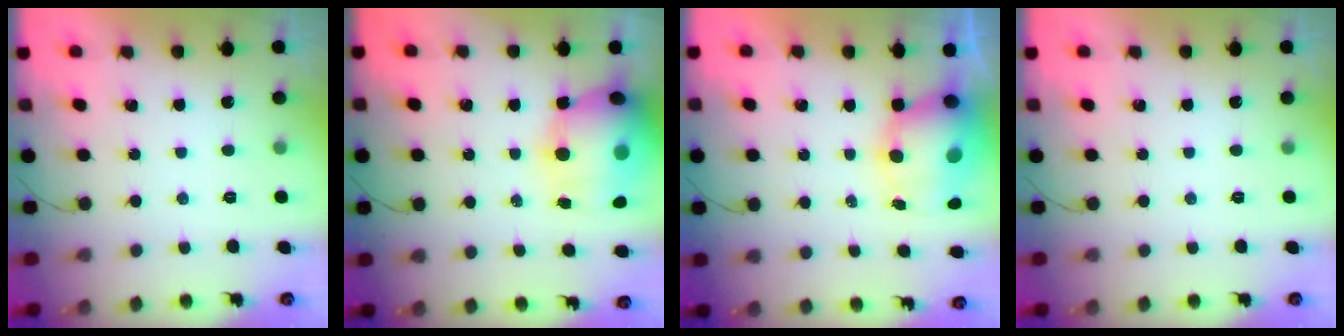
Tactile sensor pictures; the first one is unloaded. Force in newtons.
{"total": 19.5, "press": 19.0, "slide": 4.5}
{"total": 10.7, "press": 10.4, "slide": 2.9}
{"total": 0.0}